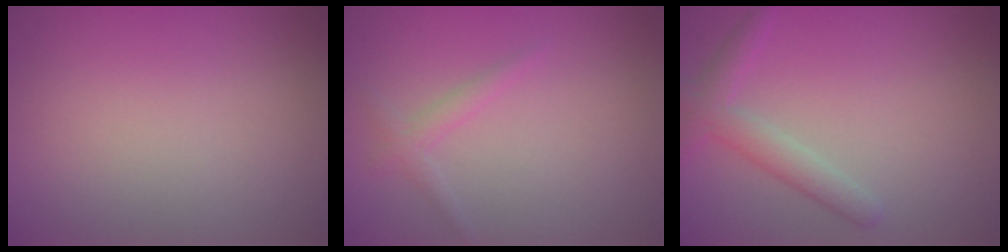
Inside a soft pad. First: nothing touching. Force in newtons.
{"total": 1.2, "press": 1.2, "slide": 0.1}
{"total": 2.7, "press": 2.7, "slide": 0.1}